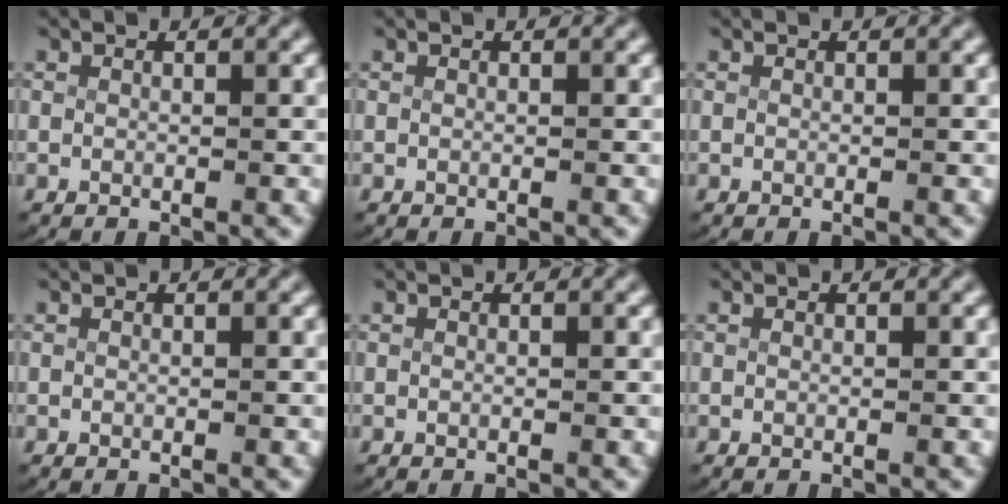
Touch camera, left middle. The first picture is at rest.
{"total": 0.0}
{"total": 0.0}
{"total": 0.0}
{"total": 0.0}
{"total": 0.0}